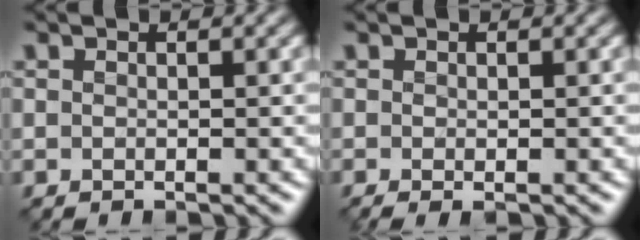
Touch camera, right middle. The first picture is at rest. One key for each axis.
{"total": 0.8, "fx": -0.2, "fy": 0.3, "fz": 0.7, "tx": -0.017, "ty": -0.005, "tz": -0.002}